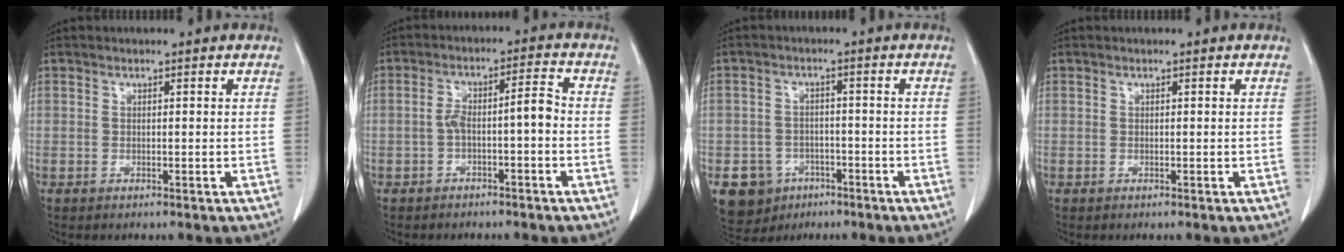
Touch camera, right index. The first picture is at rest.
{"total": 5.2, "force": [-1.4, 1.0, 4.9], "torque": [-0.089, 0.028, -0.021]}
{"total": 6.9, "force": [-3.4, 5.9, 1.3], "torque": [-0.030, 0.008, -0.043]}
{"total": 0.0}